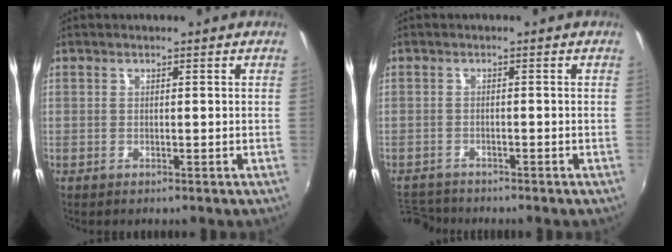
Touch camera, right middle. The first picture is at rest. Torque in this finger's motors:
{"motor_torque": [-0.52, -0.16, -0.14, -0.05]}